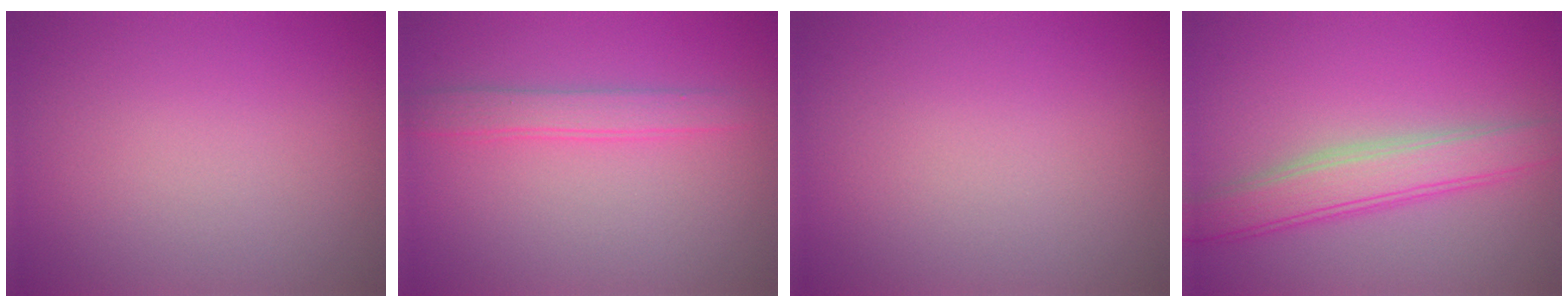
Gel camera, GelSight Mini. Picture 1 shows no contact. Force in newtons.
{"total": 2.2, "press": 2.2, "slide": 0.1}
{"total": 0.0}
{"total": 4.7, "press": 4.7, "slide": 0.2}